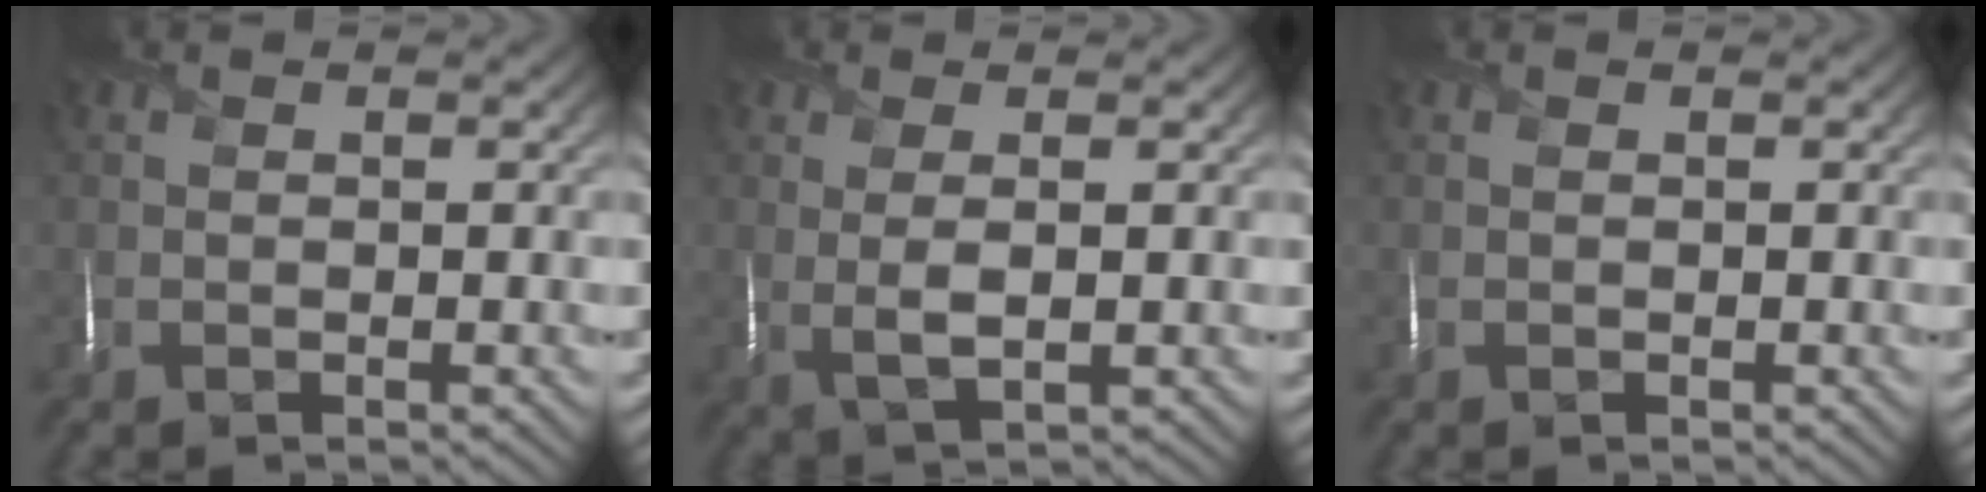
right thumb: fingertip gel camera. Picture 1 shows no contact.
{"total": 3.0, "force": [0.7, 0.5, 2.9], "torque": [-0.061, 0.004, 0.014]}
{"total": 0.0}